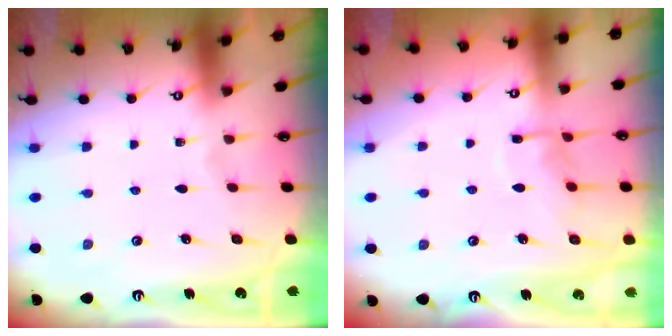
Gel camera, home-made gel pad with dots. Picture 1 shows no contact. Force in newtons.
{"total": 7.1, "press": 7.0, "slide": 0.6}